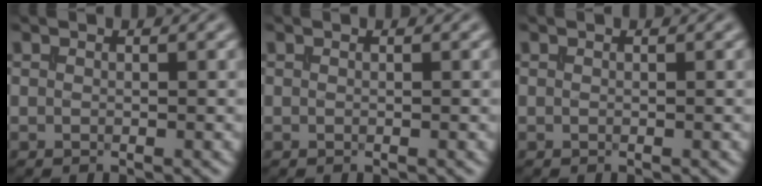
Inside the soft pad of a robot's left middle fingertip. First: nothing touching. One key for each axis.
{"total": 0.0}
{"total": 0.0}